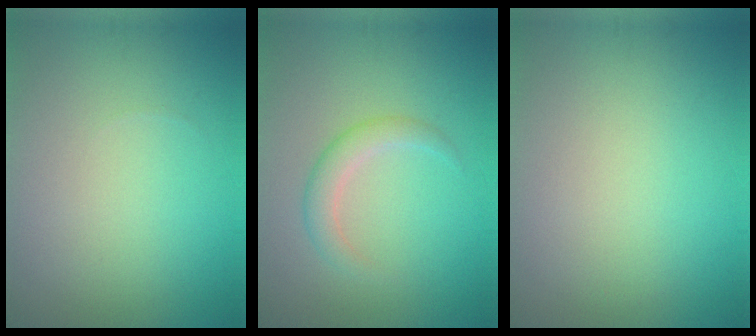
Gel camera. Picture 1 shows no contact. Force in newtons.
{"total": 2.3, "press": 2.3, "slide": 0.2}
{"total": 0.0}